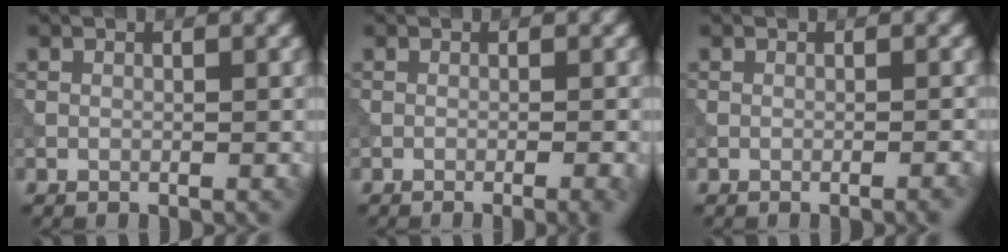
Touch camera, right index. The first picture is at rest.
{"total": 3.2, "force": [-1.4, 1.1, 2.6], "torque": [-0.015, 0.010, -0.016]}
{"total": 1.2, "force": [-0.5, 0.3, 1.0], "torque": [-0.007, 0.004, -0.010]}